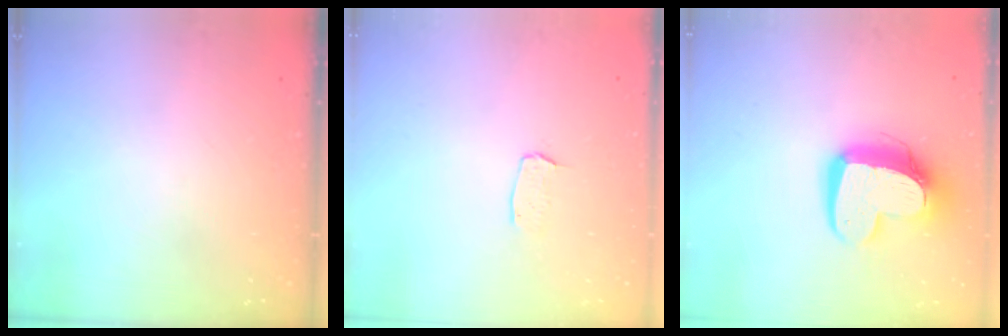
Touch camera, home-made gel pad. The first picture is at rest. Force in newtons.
{"total": 2.9, "press": 2.9, "slide": 0.2}
{"total": 14.4, "press": 14.3, "slide": 1.3}